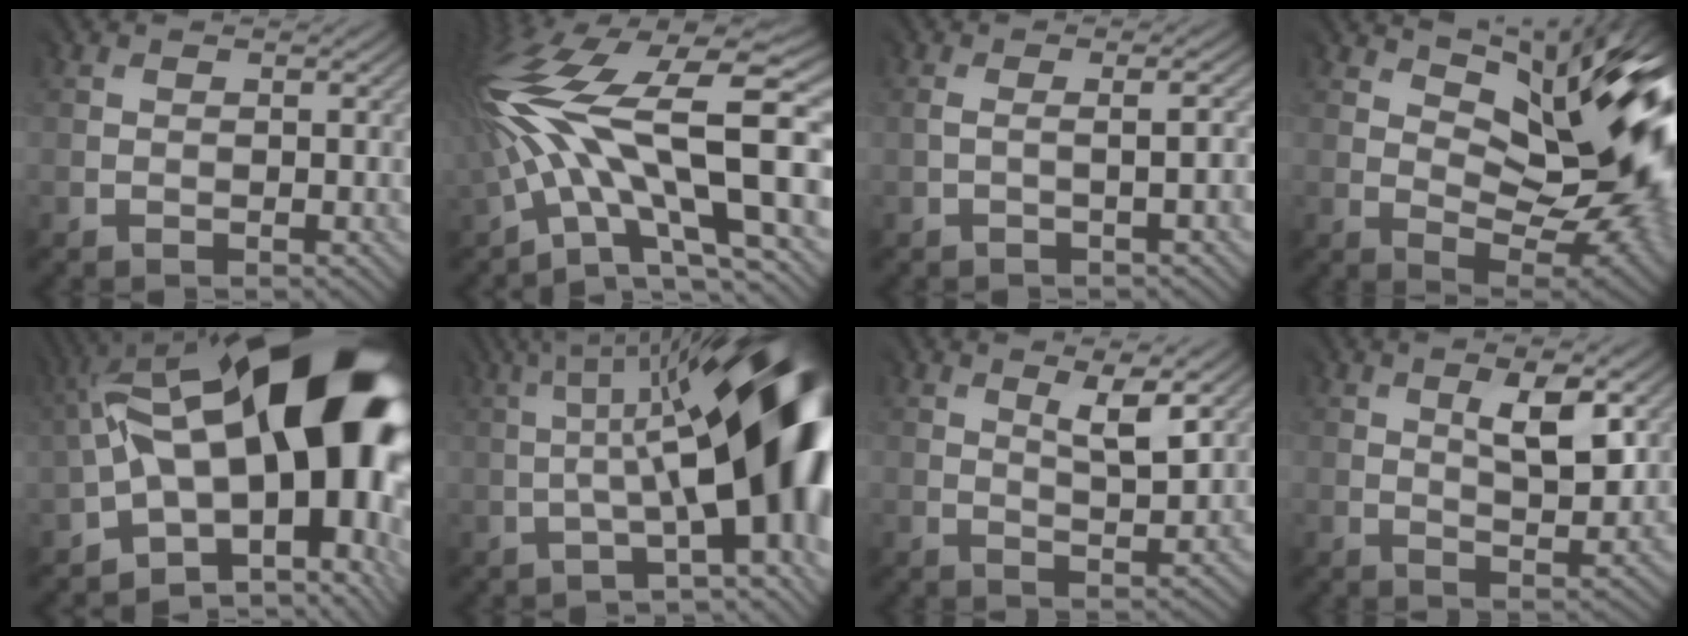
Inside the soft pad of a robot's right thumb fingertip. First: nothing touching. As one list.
[{"total": 18.2, "force": [0.0, 7.0, 16.8], "torque": [-0.327, 0.006, 0.002]}, {"total": 1.6, "force": [-0.5, 0.0, 1.6], "torque": [-0.014, 0.005, -0.010]}, {"total": 17.2, "force": [6.6, 7.6, 13.9], "torque": [-0.185, 0.015, 0.105]}, {"total": 20.1, "force": [3.0, 10.9, 16.6], "torque": [-0.275, -0.012, 0.067]}, {"total": 18.3, "force": [-1.0, 5.6, 17.4], "torque": [-0.226, 0.014, -0.007]}, {"total": 4.3, "force": [2.4, 0.9, 3.4], "torque": [-0.061, -0.013, 0.051]}, {"total": 5.5, "force": [2.3, 1.8, 4.7], "torque": [-0.083, -0.003, 0.044]}]